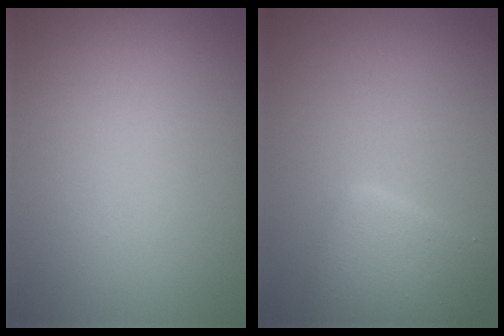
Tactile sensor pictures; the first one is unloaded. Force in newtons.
{"total": 3.5, "press": 3.5, "slide": 0.2}